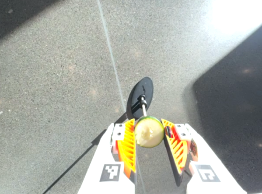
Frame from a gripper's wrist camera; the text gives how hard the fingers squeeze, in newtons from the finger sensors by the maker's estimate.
{"total": 9.2, "left": 9.3, "right": 9.2}